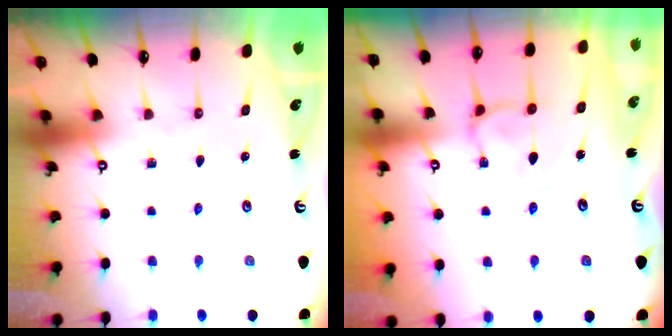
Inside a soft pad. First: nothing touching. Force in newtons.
{"total": 0.6, "press": 0.1, "slide": 0.6}